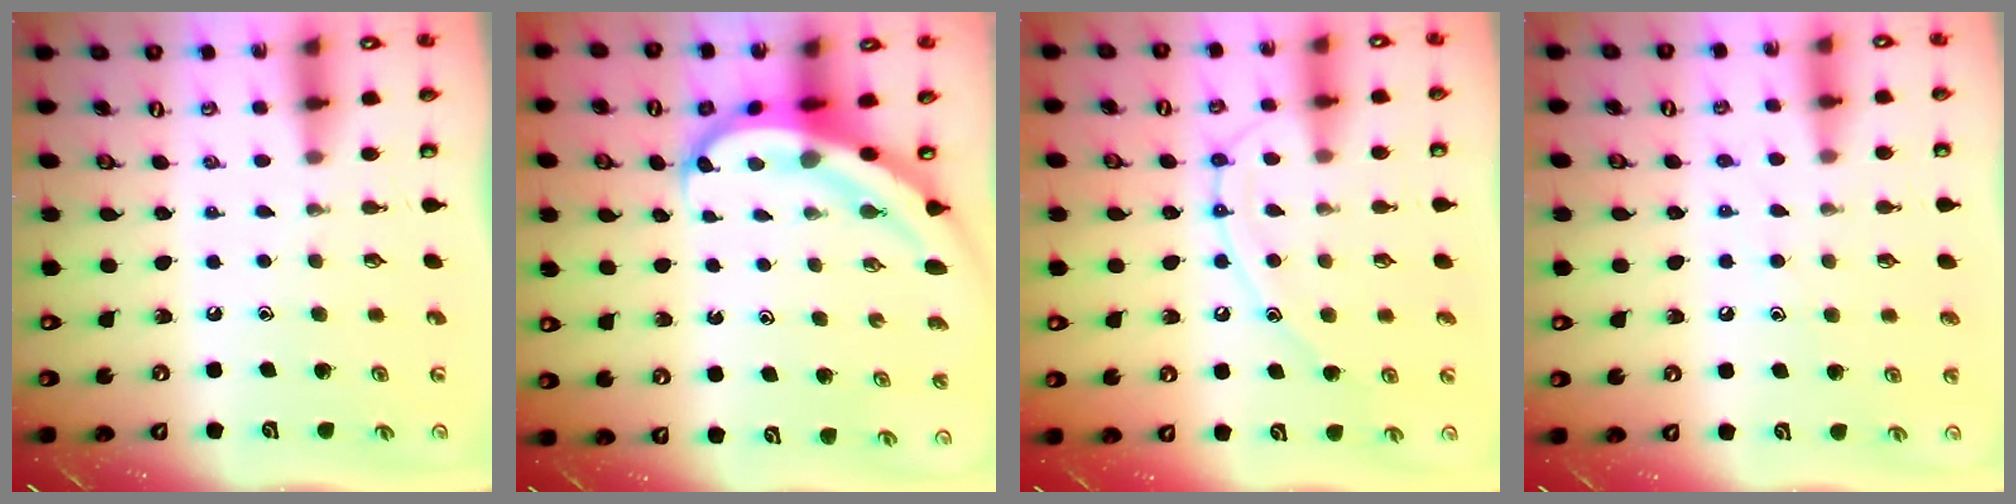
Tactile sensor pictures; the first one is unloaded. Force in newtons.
{"total": 7.0, "press": 6.8, "slide": 1.7}
{"total": 12.4, "press": 12.3, "slide": 1.2}
{"total": 6.1, "press": 6.1, "slide": 0.5}